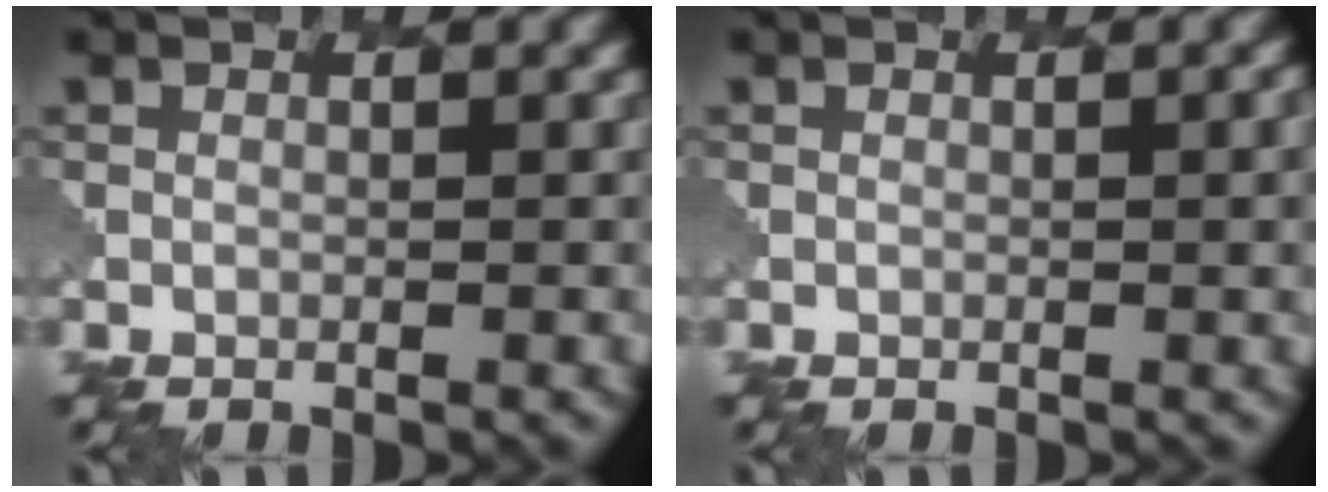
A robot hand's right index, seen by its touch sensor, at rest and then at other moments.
{"total": 1.7, "force": [0.1, 0.2, 1.7], "torque": [-0.017, -0.001, 0.000]}